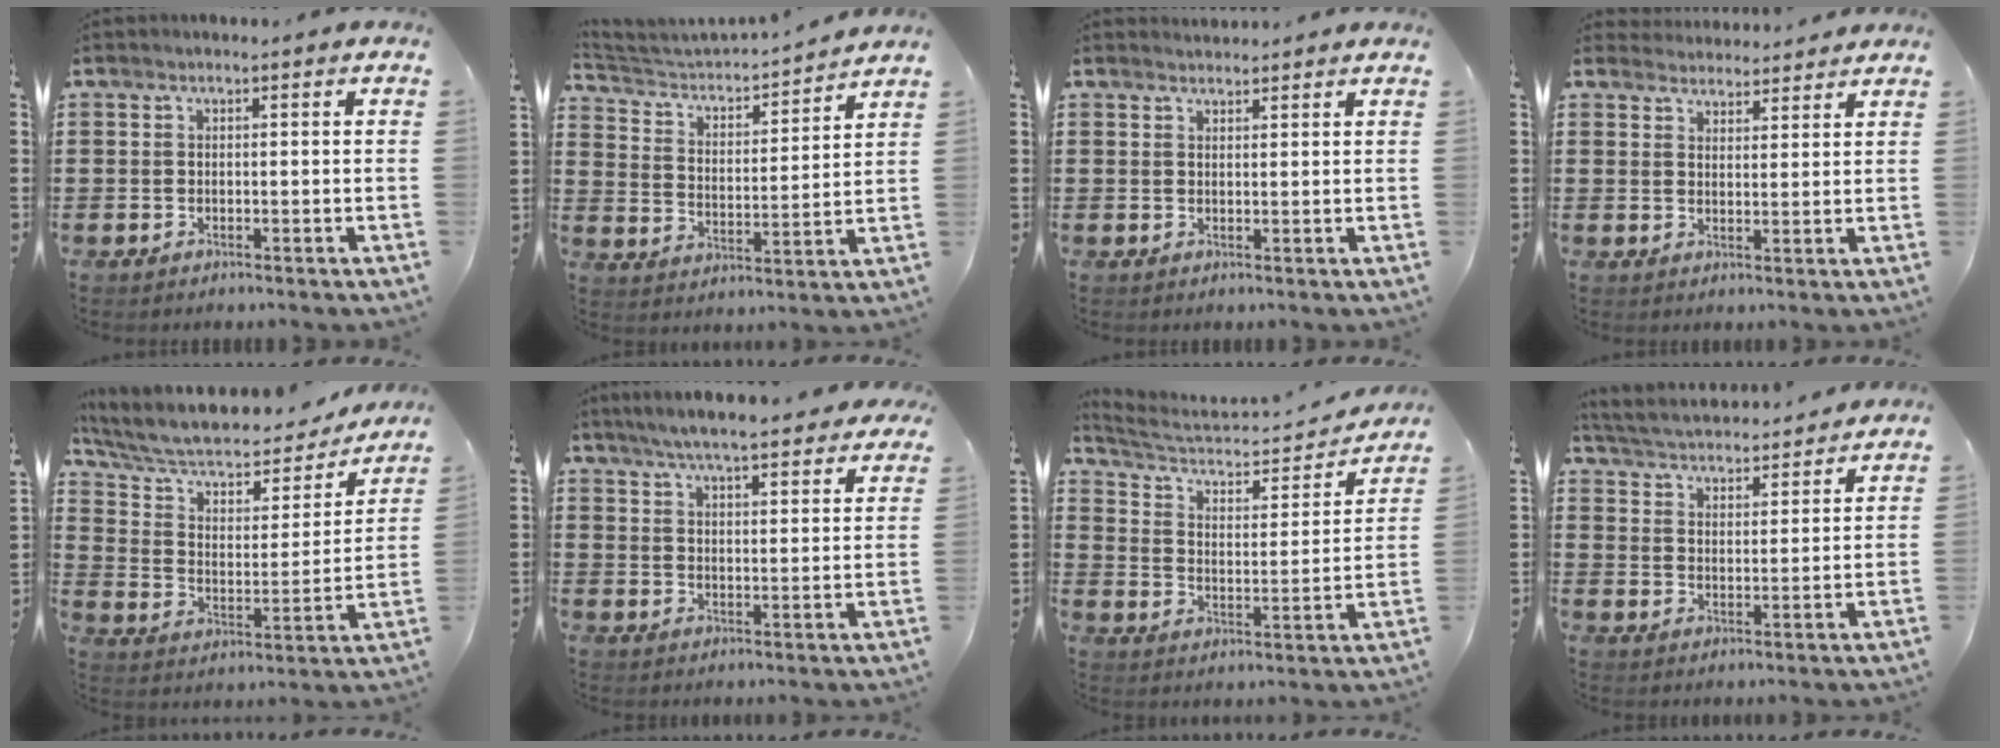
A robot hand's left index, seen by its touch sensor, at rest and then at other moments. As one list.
[{"total": 3.2, "force": [3.0, 0.3, 0.8], "torque": [-0.039, -0.034, 0.041]}, {"total": 1.4, "force": [1.4, 0.0, 0.0], "torque": [-0.003, 0.001, 0.028]}, {"total": 3.2, "force": [3.2, 0.3, -0.2], "torque": [-0.007, -0.012, 0.060]}, {"total": 8.0, "force": [6.7, 2.7, 3.5], "torque": [-0.099, -0.041, 0.113]}, {"total": 5.9, "force": [5.5, 0.1, 2.0], "torque": [-0.060, -0.026, 0.097]}, {"total": 4.7, "force": [4.1, 1.4, 1.8], "torque": [-0.060, -0.031, 0.062]}, {"total": 3.6, "force": [3.6, -0.1, 0.3], "torque": [-0.028, -0.030, 0.056]}]